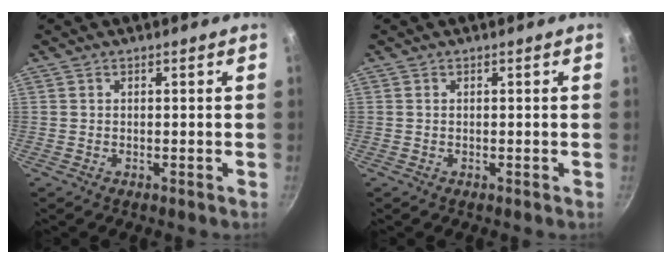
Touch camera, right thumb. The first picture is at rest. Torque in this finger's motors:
{"motor_torque": [0.14, 0.07, 0.21, -0.17, 0.02]}